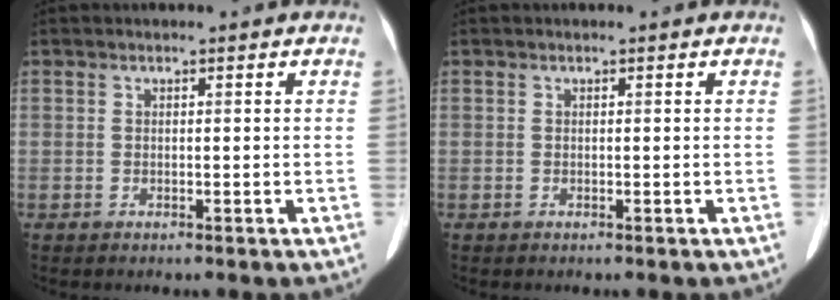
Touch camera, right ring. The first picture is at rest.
{"total": 0.0}